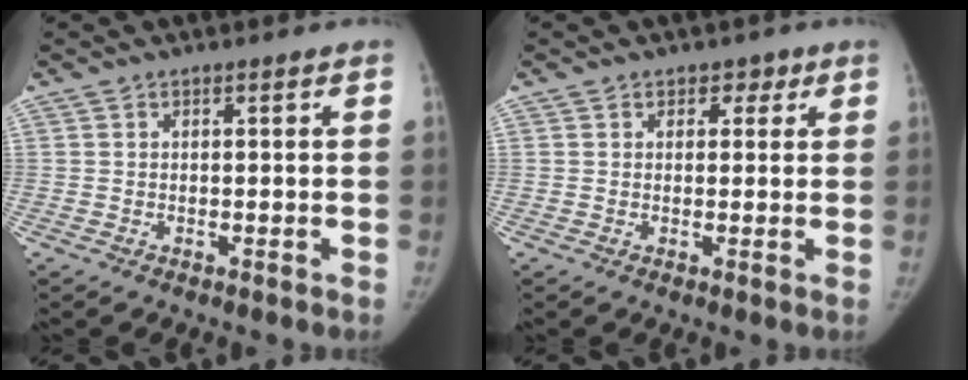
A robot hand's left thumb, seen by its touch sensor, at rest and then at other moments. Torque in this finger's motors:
{"motor_torque": [-0.42, -0.23, -0.34, 0.14, -0.02]}